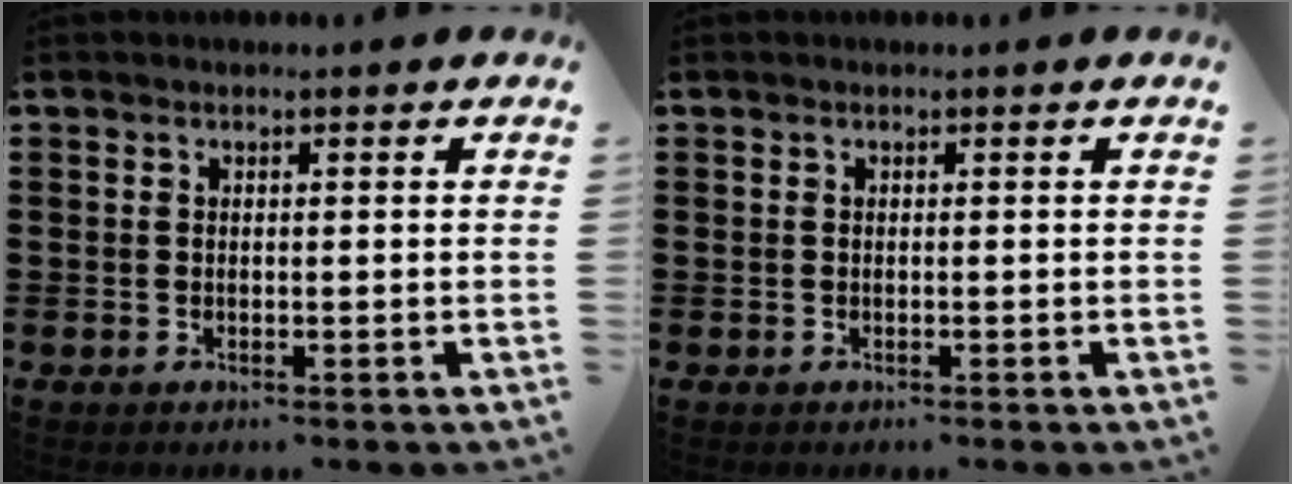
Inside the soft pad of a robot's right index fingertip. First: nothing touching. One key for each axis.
{"total": 0.0}